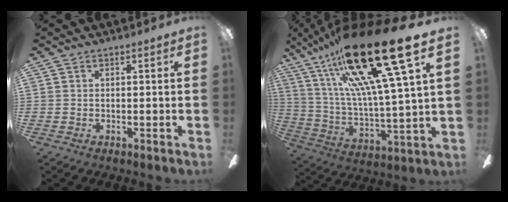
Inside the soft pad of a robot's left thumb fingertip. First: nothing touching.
{"total": 31.6, "force": [19.9, 7.1, 23.5], "torque": [-0.421, -0.113, 0.311]}